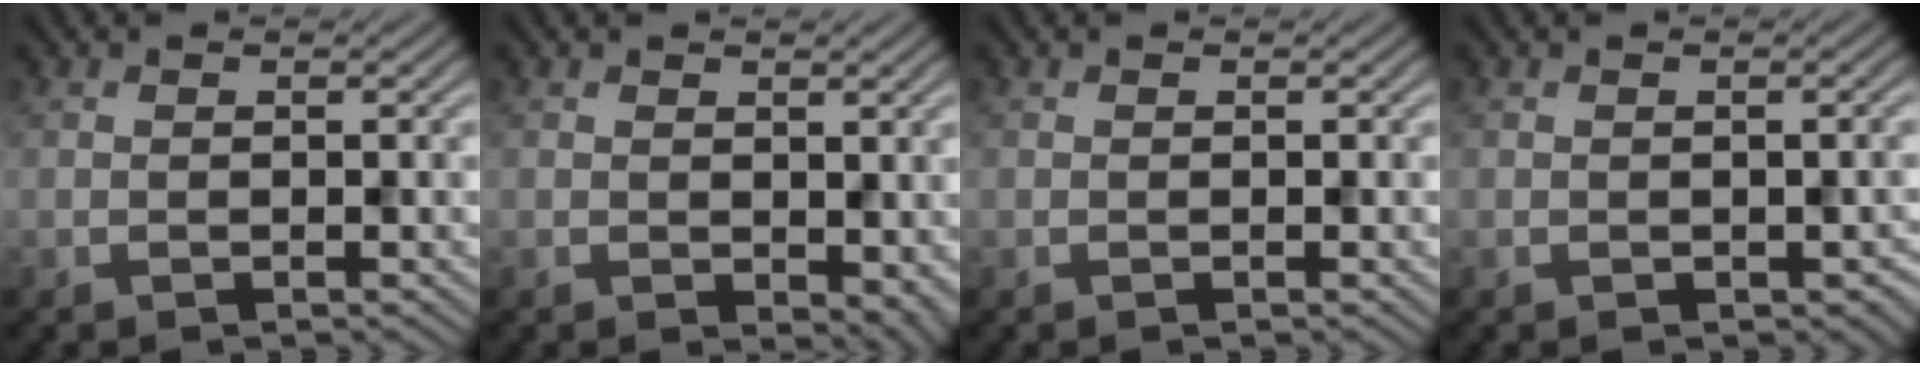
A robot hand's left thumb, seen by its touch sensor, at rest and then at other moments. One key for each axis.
{"total": 2.7, "fx": 0.2, "fy": 1.8, "fz": 2.0, "tx": -0.030, "ty": -0.008, "tz": 0.010}
{"total": 0.0}
{"total": 1.3, "fx": -0.4, "fy": 0.9, "fz": 0.8, "tx": -0.015, "ty": -0.010, "tz": -0.002}